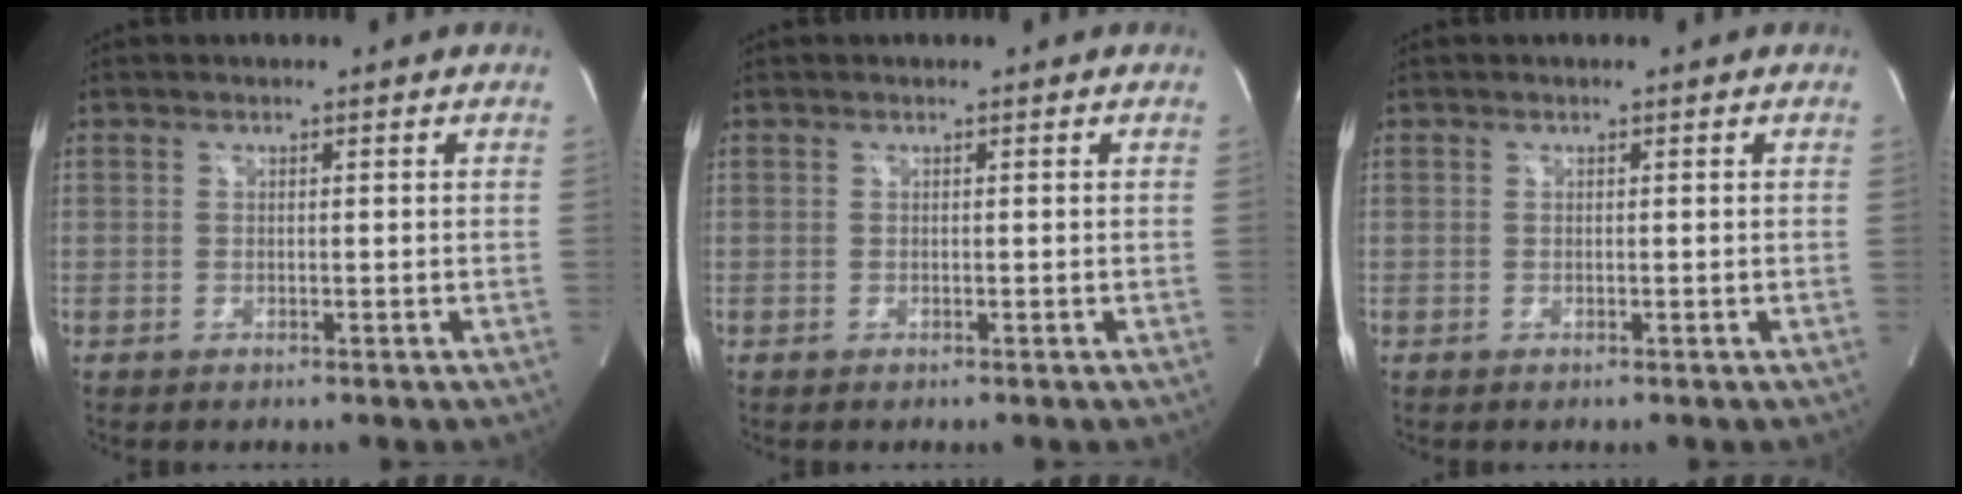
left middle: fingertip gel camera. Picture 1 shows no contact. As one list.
[{"total": 0.0}, {"total": 0.0}]